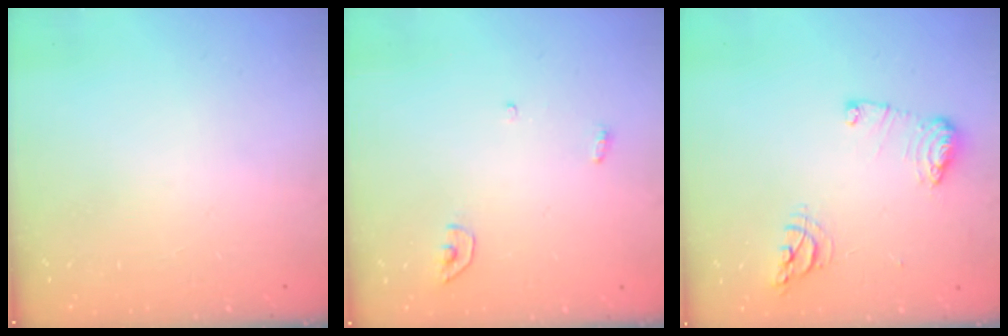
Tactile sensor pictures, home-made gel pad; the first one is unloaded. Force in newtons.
{"total": 3.4, "press": 3.4, "slide": 0.3}
{"total": 10.5, "press": 10.5, "slide": 1.0}